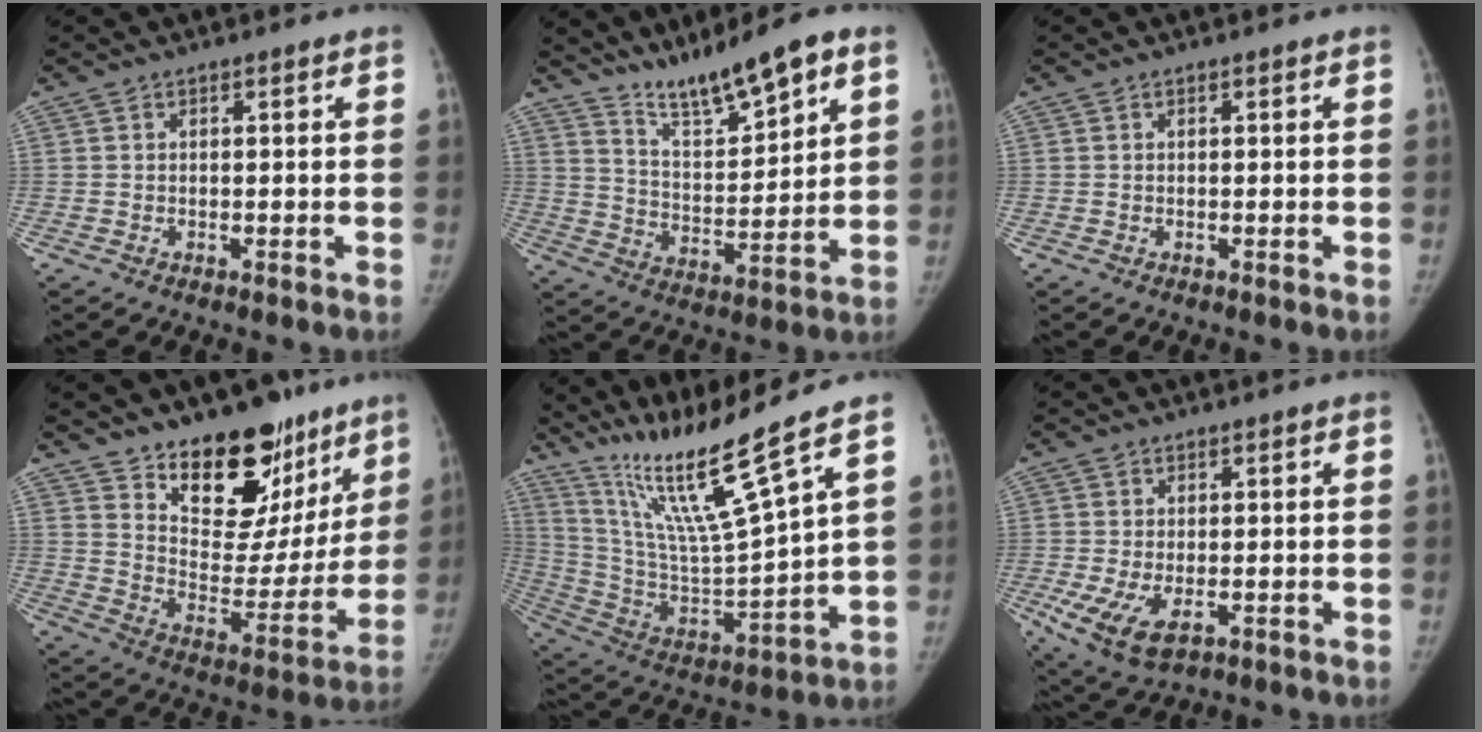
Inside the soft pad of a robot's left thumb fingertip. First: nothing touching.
{"total": 12.1, "force": [8.6, 2.6, 8.1], "torque": [-0.122, -0.051, 0.159]}
{"total": 0.0}
{"total": 21.7, "force": [14.9, 11.7, 10.7], "torque": [-0.087, -0.097, 0.229]}
{"total": 17.7, "force": [13.4, -1.0, 11.5], "torque": [-0.197, -0.084, 0.262]}
{"total": 7.8, "force": [-2.0, 4.4, 6.1], "torque": [-0.121, -0.017, -0.023]}